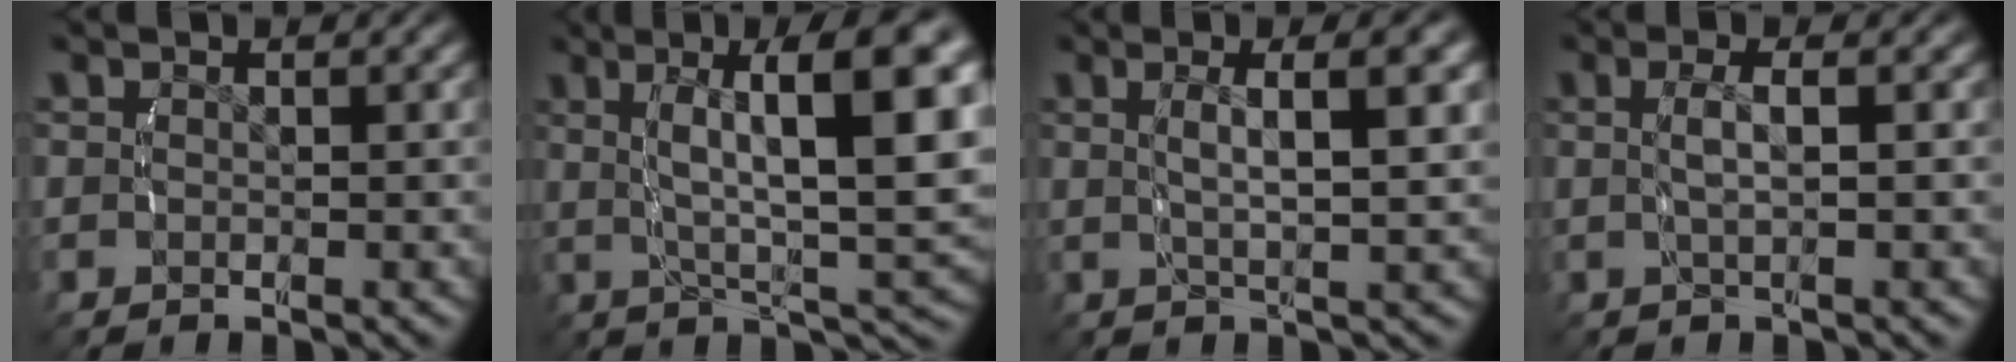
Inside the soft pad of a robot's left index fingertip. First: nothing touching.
{"total": 10.1, "force": [1.5, 2.5, 9.7], "torque": [-0.121, 0.014, 0.023]}
{"total": 4.4, "force": [1.1, 0.4, 4.2], "torque": [-0.066, 0.004, 0.025]}
{"total": 2.4, "force": [0.2, 0.1, 2.4], "torque": [-0.049, 0.001, 0.008]}